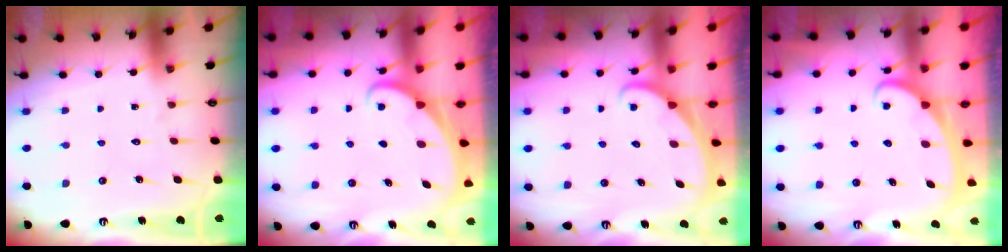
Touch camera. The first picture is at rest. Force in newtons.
{"total": 1.6, "press": 1.6, "slide": 0.0}
{"total": 1.8, "press": 1.8, "slide": 0.1}
{"total": 2.6, "press": 2.6, "slide": 0.3}